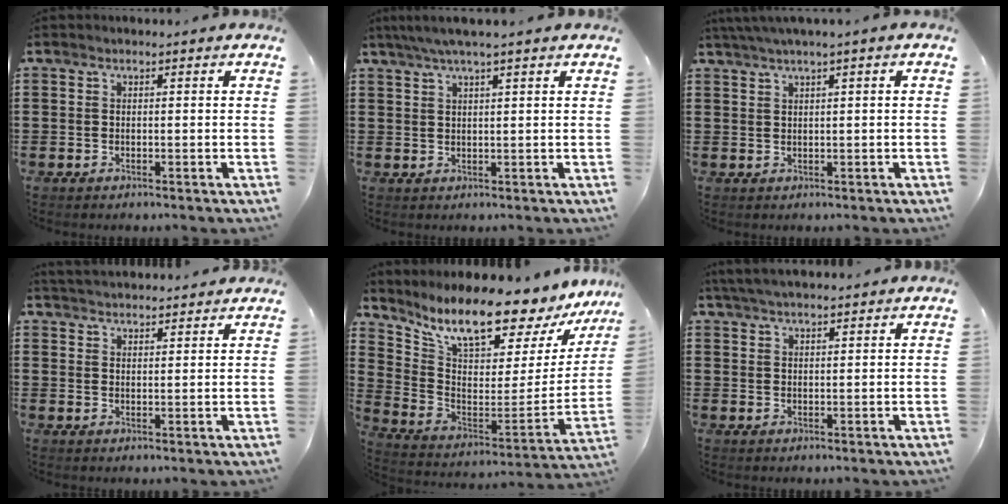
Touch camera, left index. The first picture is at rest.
{"total": 2.6, "force": [1.8, -0.1, 1.9], "torque": [-0.041, 0.004, 0.032]}
{"total": 1.5, "force": [0.7, -0.3, 1.3], "torque": [-0.022, -0.003, 0.012]}
{"total": 2.7, "force": [2.7, 0.0, -0.2], "torque": [-0.006, -0.006, 0.051]}
{"total": 12.5, "force": [11.0, 2.0, 5.7], "torque": [-0.136, -0.092, 0.184]}
{"total": 3.2, "force": [3.0, 0.2, 1.2], "torque": [-0.030, 0.000, 0.056]}